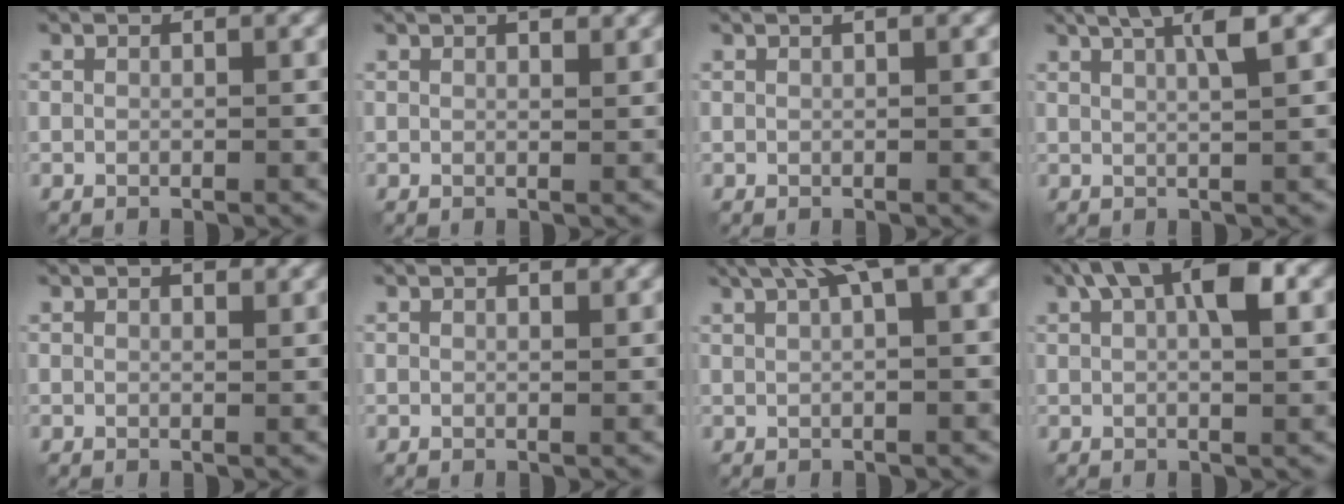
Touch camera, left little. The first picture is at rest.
{"total": 1.9, "force": [1.2, 0.6, 1.3], "torque": [-0.014, 0.001, 0.020]}
{"total": 0.6, "force": [0.3, 0.1, 0.5], "torque": [-0.007, 0.004, 0.003]}
{"total": 3.5, "force": [1.6, 0.5, 3.1], "torque": [-0.038, 0.008, 0.020]}
{"total": 1.5, "force": [1.0, 0.5, 1.0], "torque": [-0.012, 0.001, 0.017]}
{"total": 0.9, "force": [0.7, 0.2, 0.6], "torque": [-0.008, 0.001, 0.011]}
{"total": 4.4, "force": [2.1, 0.7, 3.8], "torque": [-0.065, 0.016, 0.035]}
{"total": 6.1, "force": [2.2, 2.2, 5.3], "torque": [-0.083, 0.013, 0.030]}